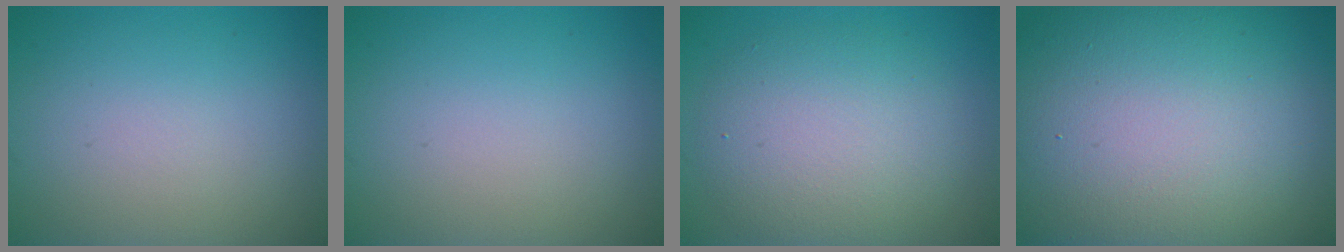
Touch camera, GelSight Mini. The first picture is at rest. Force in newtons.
{"total": 0.0}
{"total": 6.2, "press": 6.2, "slide": 0.6}
{"total": 22.6, "press": 22.5, "slide": 0.6}